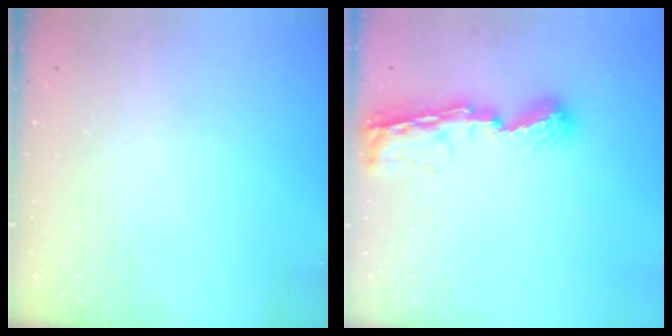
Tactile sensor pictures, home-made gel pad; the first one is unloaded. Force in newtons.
{"total": 8.9, "press": 8.9, "slide": 0.9}